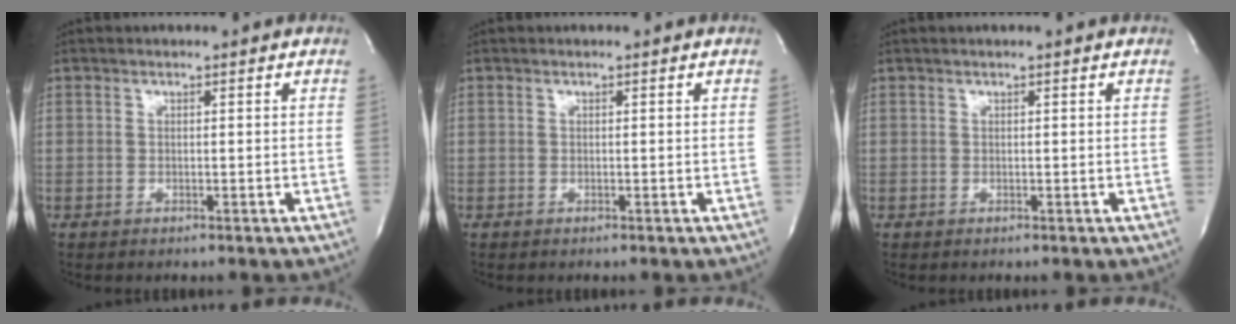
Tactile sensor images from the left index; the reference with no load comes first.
{"total": 0.0}
{"total": 0.0}